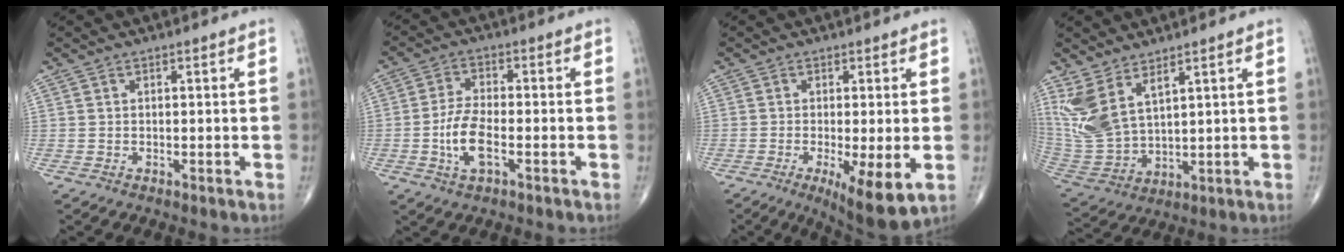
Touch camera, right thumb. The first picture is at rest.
{"total": 7.2, "force": [-2.2, 2.9, 6.2], "torque": [-0.128, 0.010, -0.043]}
{"total": 9.2, "force": [-2.6, 2.2, 8.5], "torque": [-0.136, -0.025, -0.039]}
{"total": 10.6, "force": [6.0, 4.6, 7.4], "torque": [-0.163, -0.032, 0.144]}